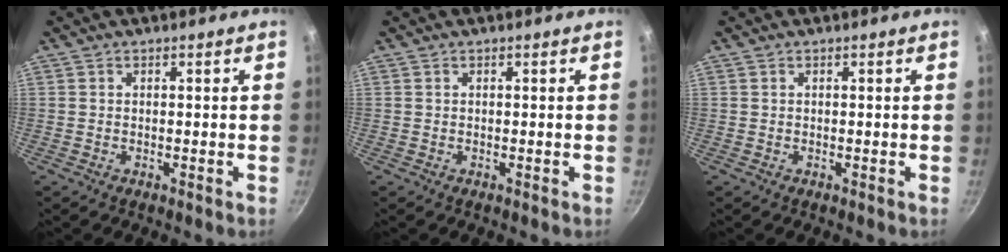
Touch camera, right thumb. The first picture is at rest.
{"total": 0.0}
{"total": 0.0}